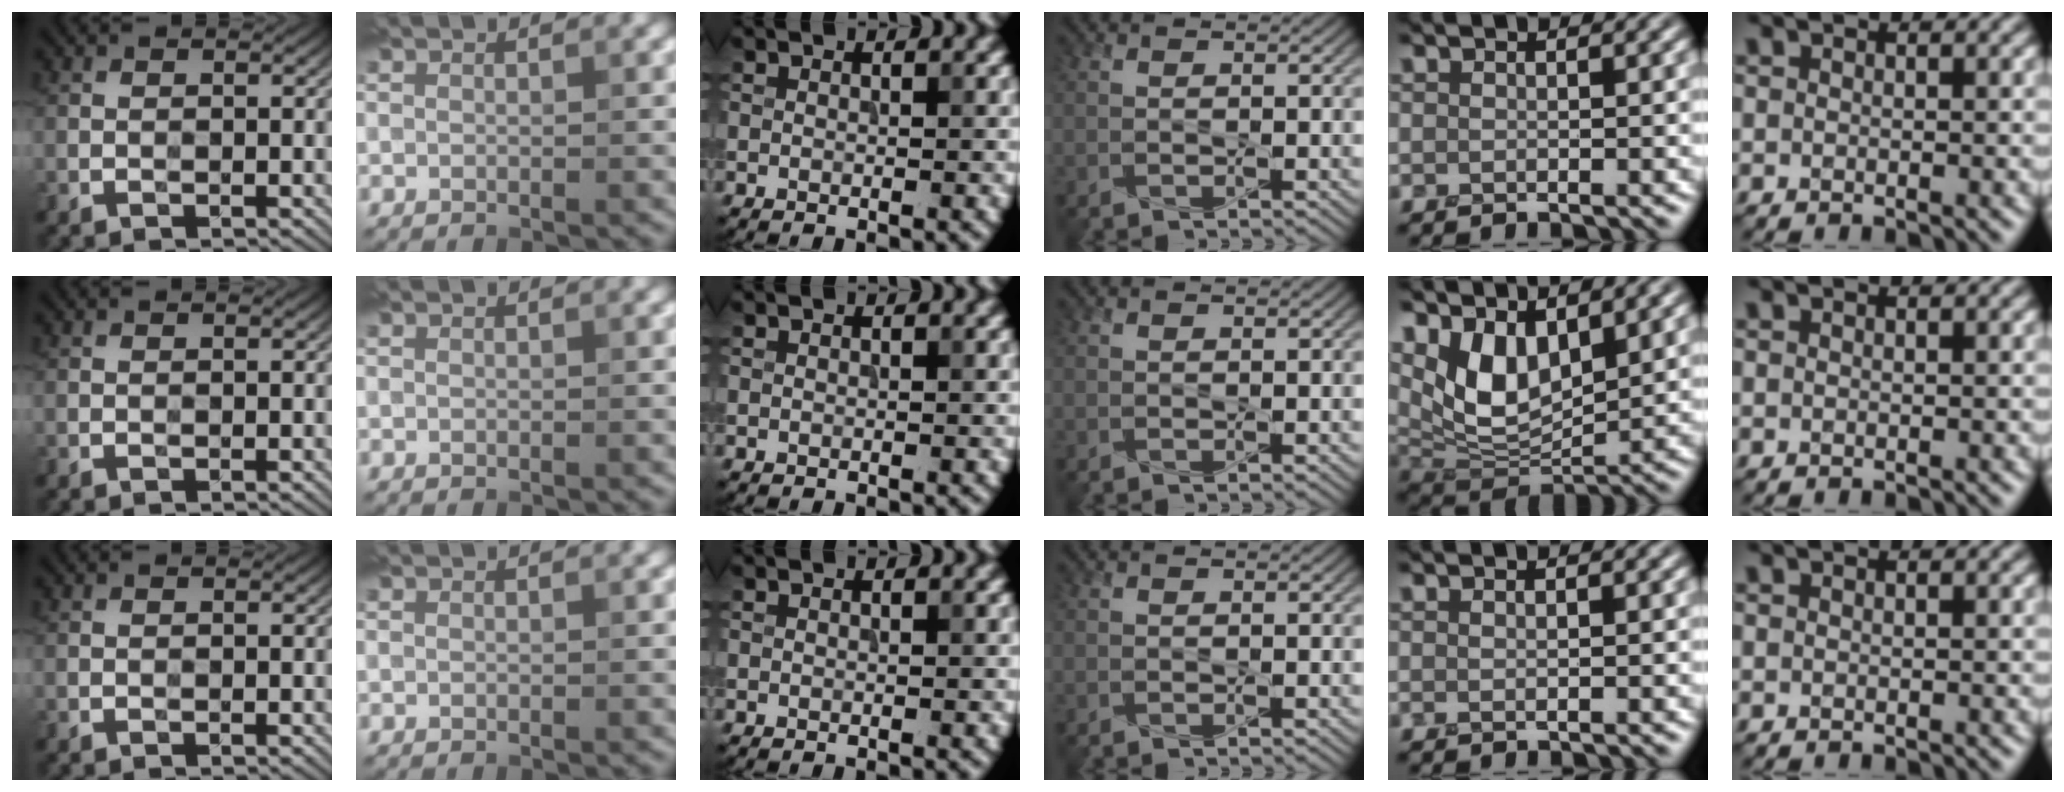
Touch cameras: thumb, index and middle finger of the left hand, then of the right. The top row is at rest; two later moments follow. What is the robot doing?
{"motion": "press", "object": "sticky note"}